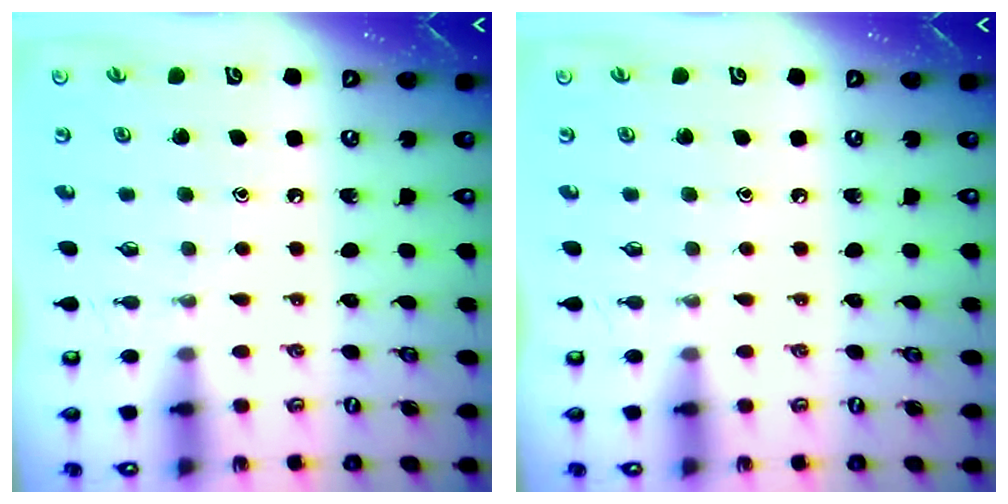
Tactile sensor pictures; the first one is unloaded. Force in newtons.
{"total": 0.0}